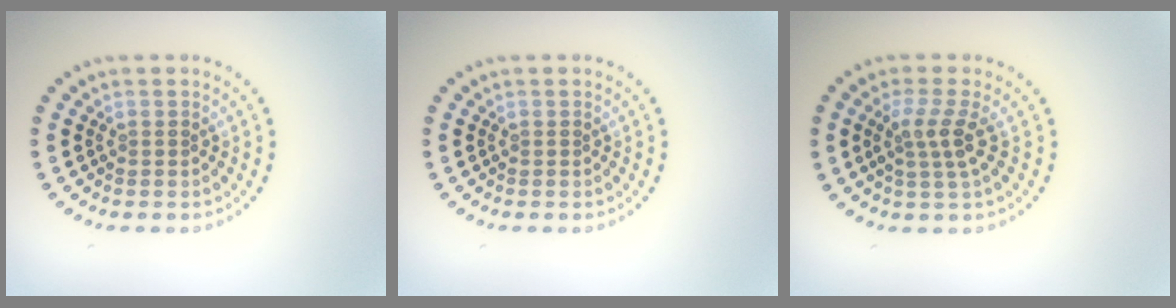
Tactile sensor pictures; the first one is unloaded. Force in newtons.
{"total": 0.0}
{"total": 2.5, "press": 1.9, "slide": 1.7}